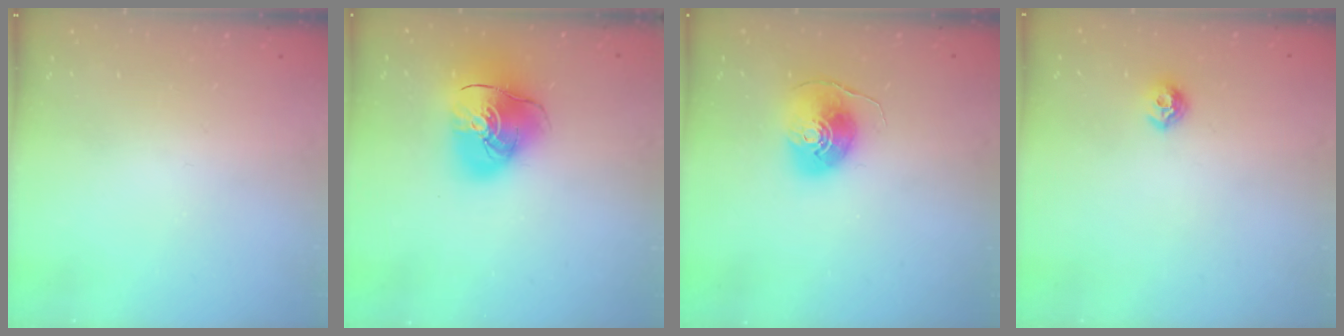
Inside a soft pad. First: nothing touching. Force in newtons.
{"total": 14.7, "press": 14.5, "slide": 2.2}
{"total": 8.8, "press": 8.8, "slide": 0.6}
{"total": 6.5, "press": 6.5, "slide": 0.7}